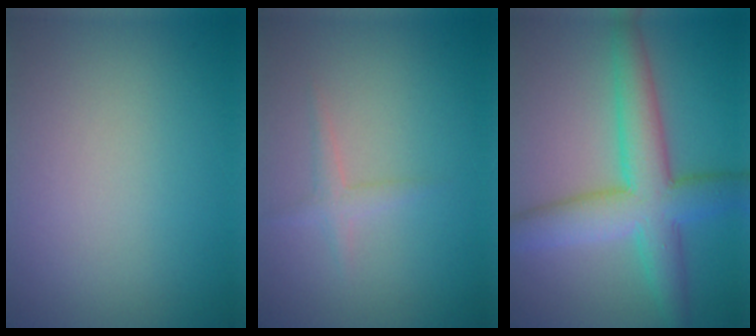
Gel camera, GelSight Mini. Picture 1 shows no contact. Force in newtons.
{"total": 1.3, "press": 1.3, "slide": 0.1}
{"total": 7.6, "press": 7.6, "slide": 0.1}